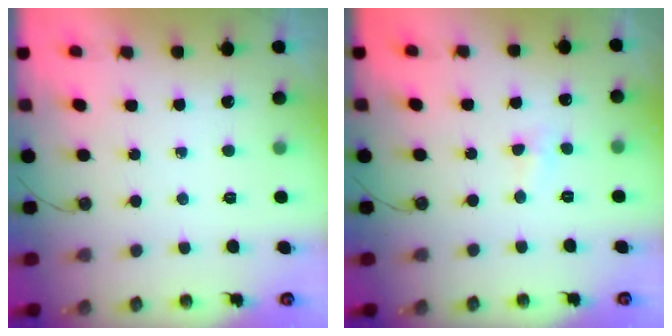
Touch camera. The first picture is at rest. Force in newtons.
{"total": 2.4, "press": 2.4, "slide": 0.5}